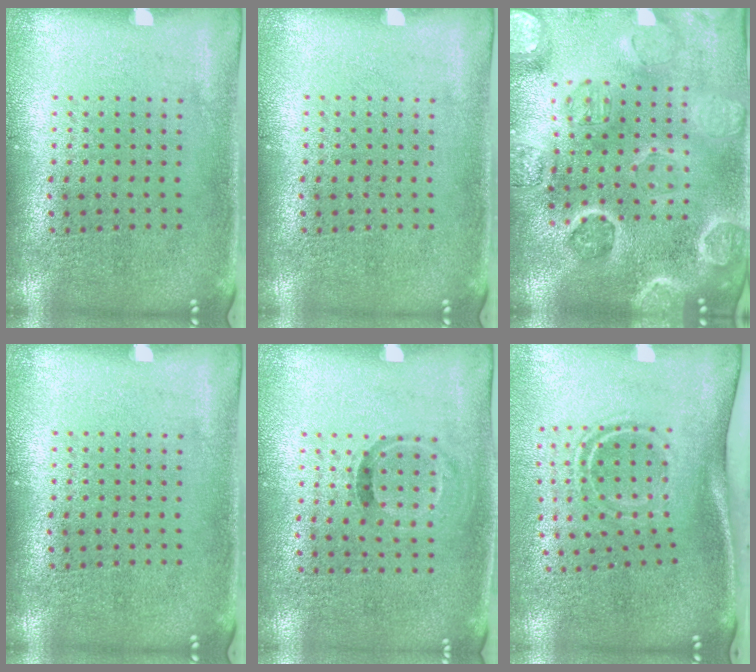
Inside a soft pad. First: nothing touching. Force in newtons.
{"total": 0.0}
{"total": 3.4, "press": 3.3, "slide": 0.7}
{"total": 0.0}
{"total": 0.8, "press": 0.6, "slide": 0.6}
{"total": 1.8, "press": 1.1, "slide": 1.5}